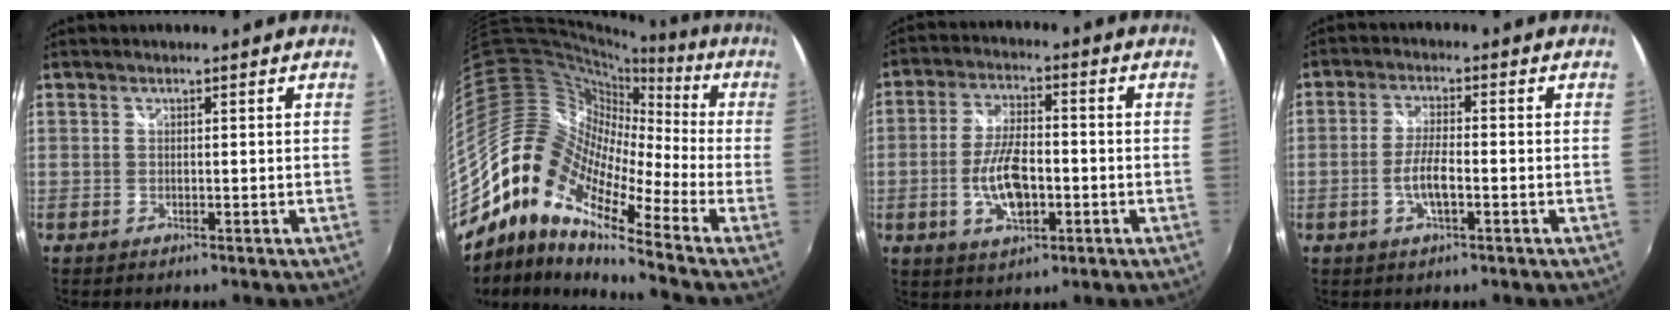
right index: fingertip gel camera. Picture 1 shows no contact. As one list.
[{"total": 11.5, "force": [-5.4, 5.1, 8.8], "torque": [-0.126, 0.005, -0.125]}, {"total": 9.8, "force": [-2.5, 4.4, 8.4], "torque": [-0.167, -0.001, -0.043]}, {"total": 5.2, "force": [-1.7, 1.3, 4.7], "torque": [-0.098, -0.001, -0.033]}]